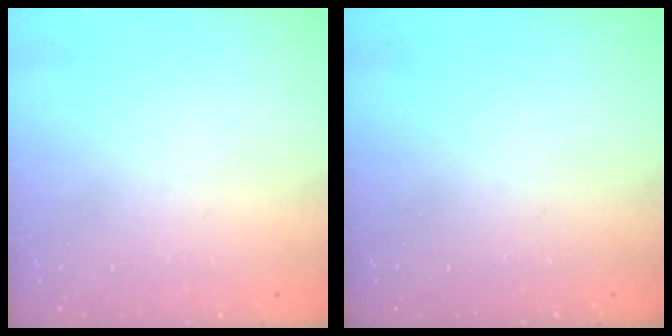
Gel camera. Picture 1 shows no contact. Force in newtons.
{"total": 0.0}